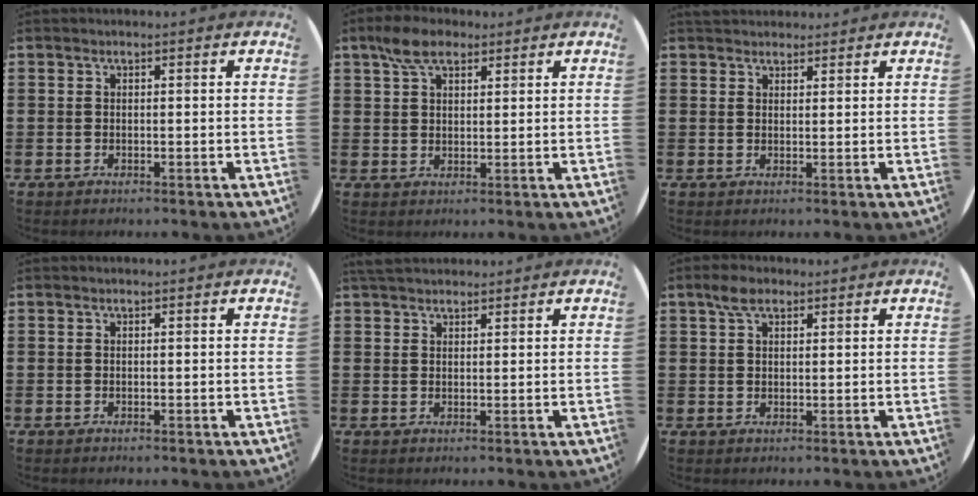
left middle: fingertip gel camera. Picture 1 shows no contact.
{"total": 5.3, "force": [3.8, 2.6, 2.8], "torque": [-0.055, 0.005, 0.069]}
{"total": 1.9, "force": [1.8, 0.6, 0.0], "torque": [0.006, 0.000, 0.033]}
{"total": 0.0}
{"total": 2.3, "force": [2.1, 0.7, 0.6], "torque": [-0.016, 0.003, 0.041]}
{"total": 3.3, "force": [2.3, 1.6, 1.8], "torque": [-0.032, 0.005, 0.039]}